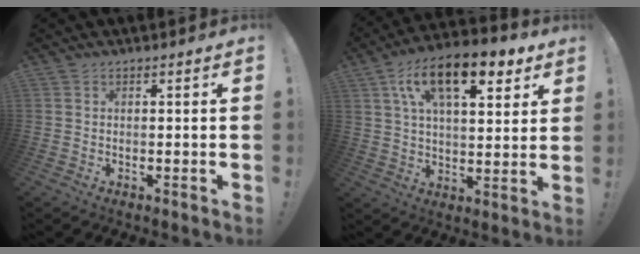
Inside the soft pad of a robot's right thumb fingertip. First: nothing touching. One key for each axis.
{"total": 17.3, "fx": 8.8, "fy": 7.4, "fz": 12.9, "tx": -0.208, "ty": -0.028, "tz": 0.148}